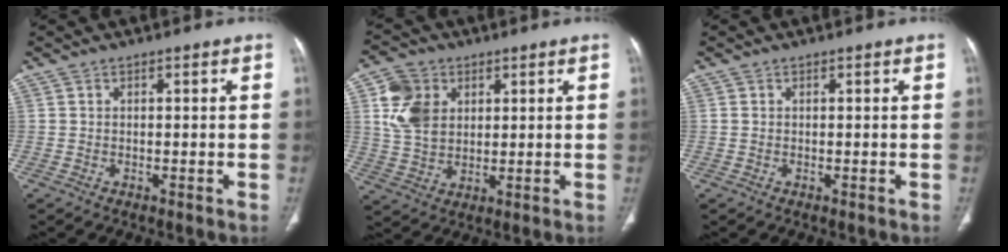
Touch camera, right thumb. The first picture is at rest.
{"total": 9.8, "force": [3.0, 7.4, 5.7], "torque": [-0.093, -0.005, 0.062]}
{"total": 0.0}